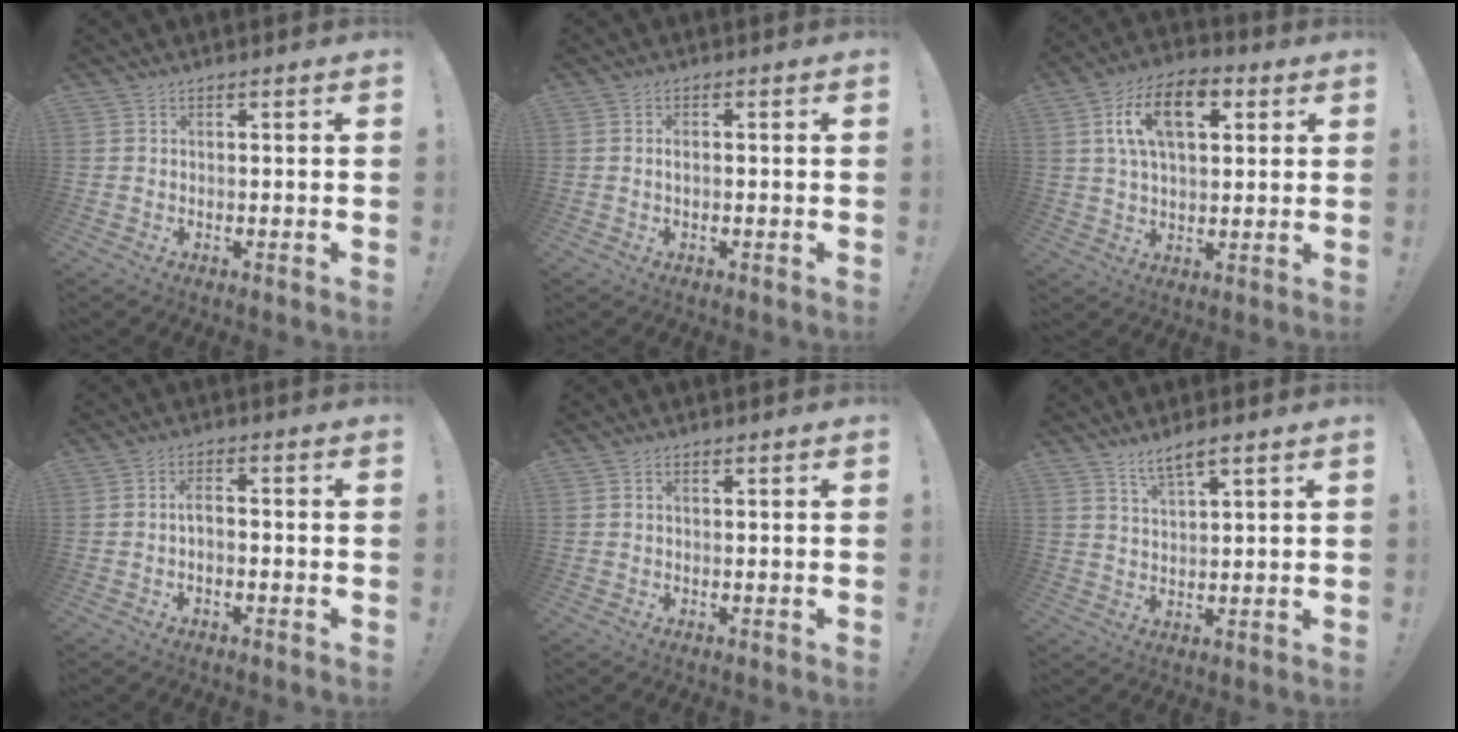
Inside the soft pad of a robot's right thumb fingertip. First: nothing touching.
{"total": 1.4, "force": [-0.4, 0.5, 1.2], "torque": [-0.024, 0.004, -0.008]}
{"total": 14.4, "force": [5.0, 7.8, 11.0], "torque": [-0.187, 0.005, 0.088]}
{"total": 2.6, "force": [-0.9, 0.8, 2.3], "torque": [-0.043, 0.003, -0.017]}
{"total": 0.5, "force": [0.2, 0.2, 0.4], "torque": [-0.002, -0.002, 0.003]}
{"total": 4.7, "force": [3.7, 0.6, 2.7], "torque": [-0.048, -0.021, 0.064]}